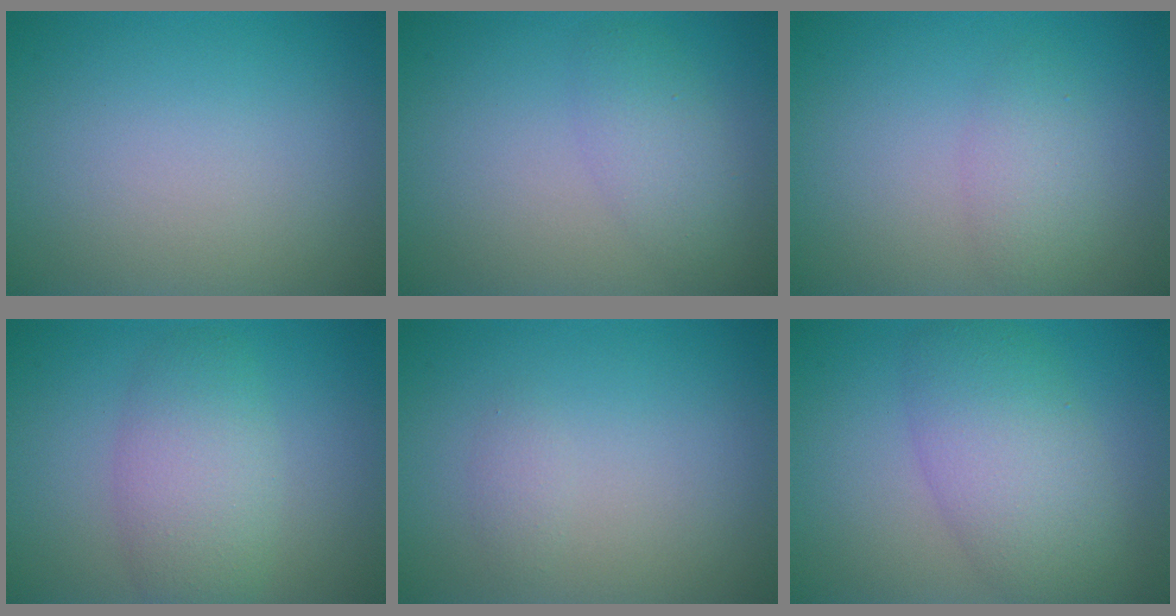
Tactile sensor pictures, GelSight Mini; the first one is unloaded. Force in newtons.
{"total": 2.5, "press": 2.5, "slide": 0.1}
{"total": 2.2, "press": 2.2, "slide": 0.1}
{"total": 4.6, "press": 4.6, "slide": 0.3}
{"total": 0.8, "press": 0.8, "slide": 0.0}
{"total": 6.2, "press": 6.2, "slide": 0.1}